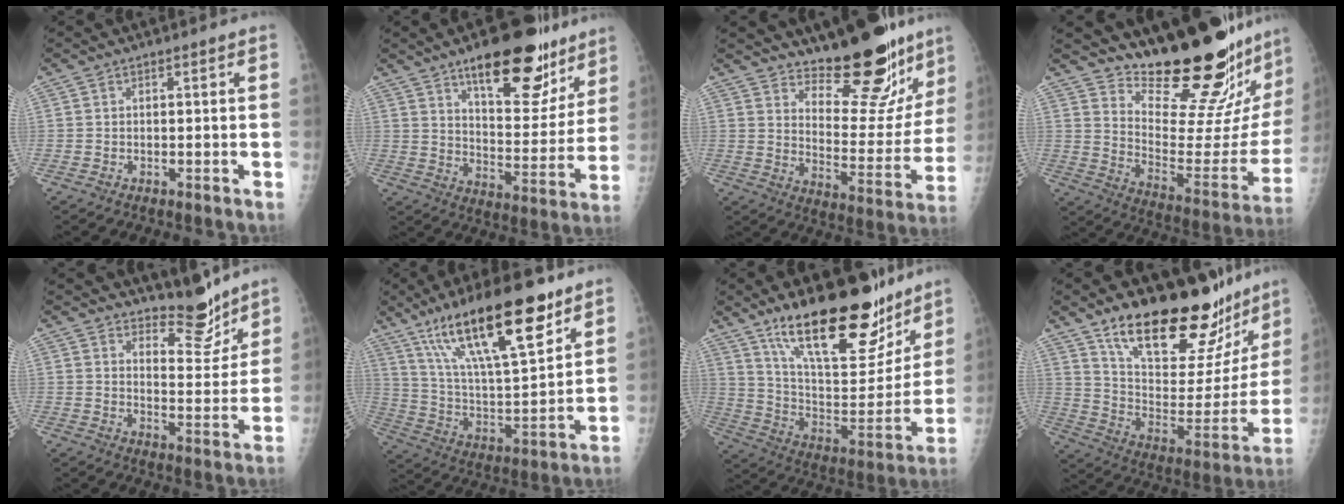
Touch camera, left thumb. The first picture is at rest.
{"total": 21.0, "force": [13.6, 8.7, 13.4], "torque": [-0.131, -0.069, 0.203]}
{"total": 19.5, "force": [16.0, 6.3, 9.3], "torque": [-0.080, -0.130, 0.225]}
{"total": 26.2, "force": [22.5, 4.2, 12.6], "torque": [-0.157, -0.199, 0.317]}
{"total": 8.3, "force": [7.3, 2.8, 2.6], "torque": [-0.005, -0.065, 0.116]}
{"total": 24.1, "force": [15.1, 6.8, 17.5], "torque": [-0.280, -0.049, 0.268]}
{"total": 27.0, "force": [18.5, 10.0, 17.0], "torque": [-0.221, -0.084, 0.301]}
{"total": 28.4, "force": [21.5, 10.5, 15.1], "torque": [-0.189, -0.101, 0.326]}